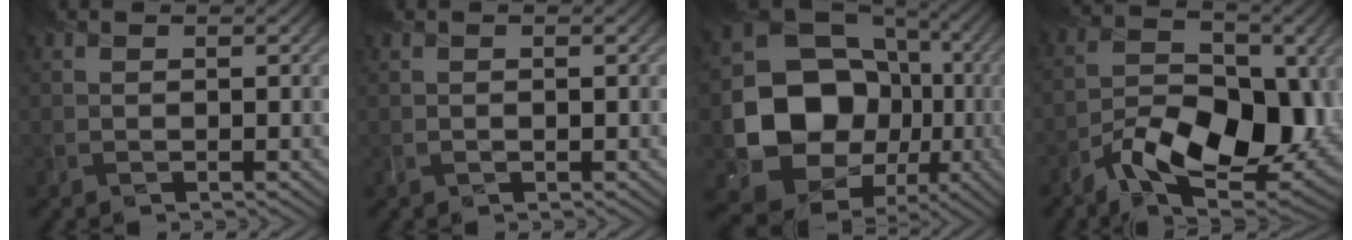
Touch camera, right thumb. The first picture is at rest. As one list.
[{"total": 0.0}, {"total": 15.7, "force": [-1.8, 13.6, 7.7], "torque": [-0.159, -0.043, -0.020]}, {"total": 13.1, "force": [-5.2, 6.8, 9.8], "torque": [-0.168, -0.017, -0.089]}]